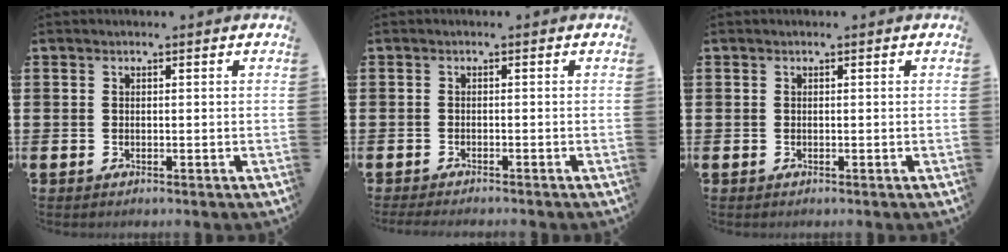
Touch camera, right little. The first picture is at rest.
{"total": 0.9, "force": [-0.8, 0.0, 0.3], "torque": [-0.004, -0.002, -0.016]}
{"total": 0.0}